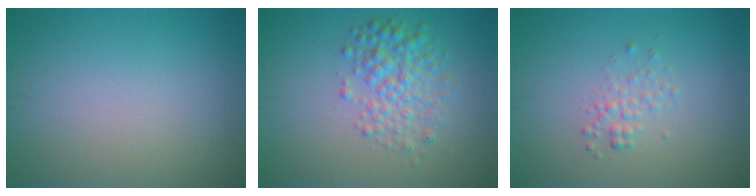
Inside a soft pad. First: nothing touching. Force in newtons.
{"total": 3.7, "press": 3.7, "slide": 0.0}
{"total": 1.4, "press": 1.4, "slide": 0.1}